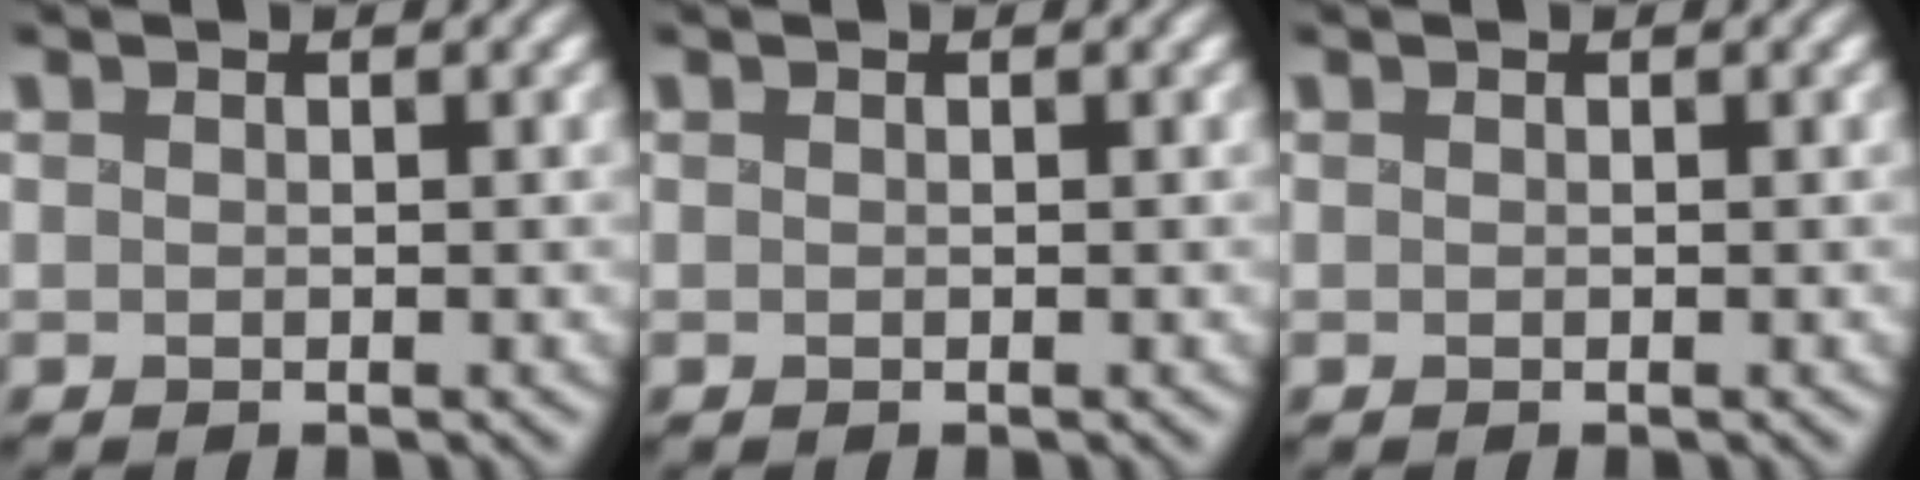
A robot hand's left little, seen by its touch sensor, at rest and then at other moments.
{"total": 0.0}
{"total": 0.0}